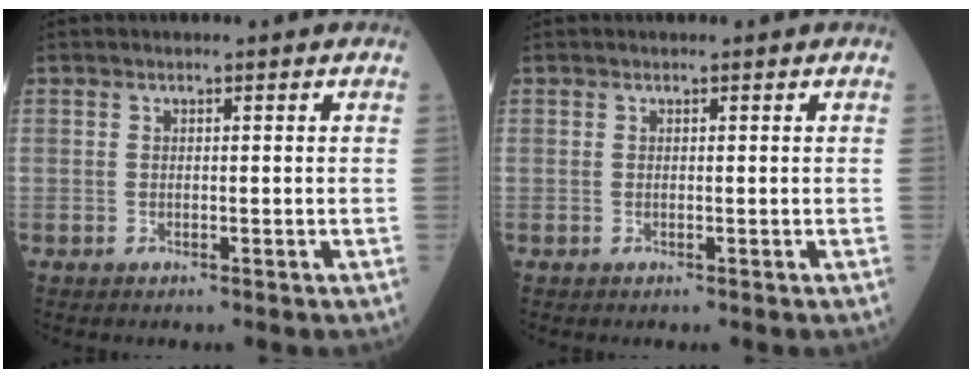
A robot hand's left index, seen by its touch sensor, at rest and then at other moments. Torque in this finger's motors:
{"motor_torque": [0.00, 0.00, 0.00, 0.00]}